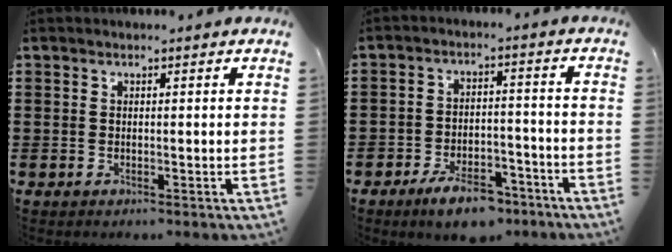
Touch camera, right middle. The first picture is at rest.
{"total": 6.8, "force": [-5.3, 2.3, 3.5], "torque": [-0.073, 0.009, -0.099]}